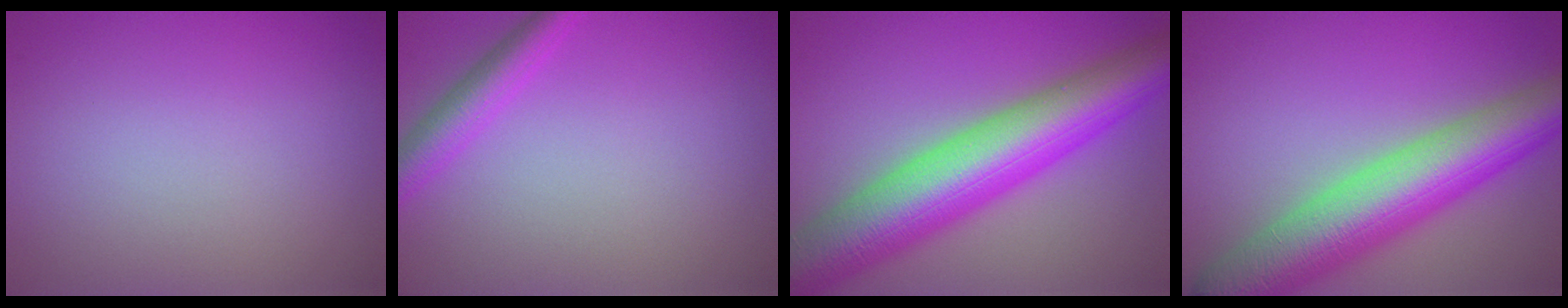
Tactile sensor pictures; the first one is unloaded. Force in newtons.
{"total": 3.0, "press": 3.0, "slide": 0.2}
{"total": 11.9, "press": 11.9, "slide": 0.1}
{"total": 10.3, "press": 10.3, "slide": 0.4}